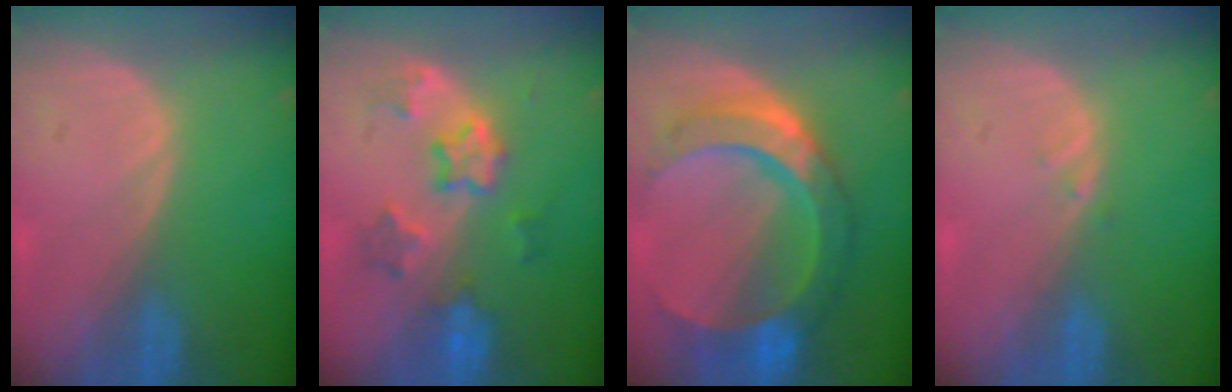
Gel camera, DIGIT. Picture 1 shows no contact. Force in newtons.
{"total": 6.4, "press": 6.1, "slide": 1.7}
{"total": 11.0, "press": 10.9, "slide": 1.1}
{"total": 0.6, "press": 0.6, "slide": 0.1}